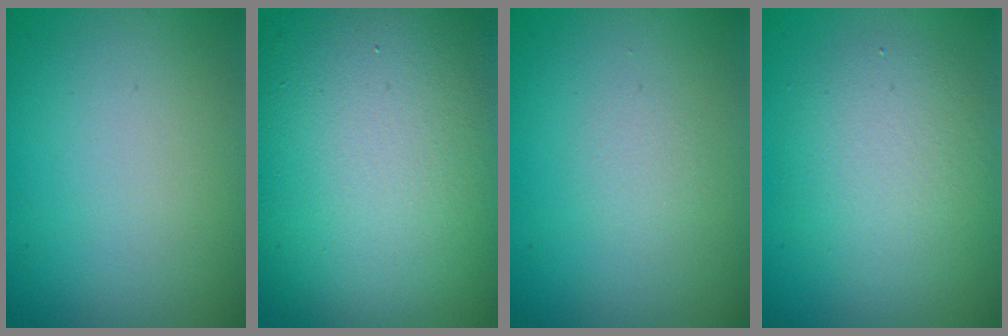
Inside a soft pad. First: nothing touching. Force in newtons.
{"total": 15.1, "press": 15.1, "slide": 1.0}
{"total": 0.7, "press": 0.7, "slide": 0.1}
{"total": 4.0, "press": 4.0, "slide": 0.5}